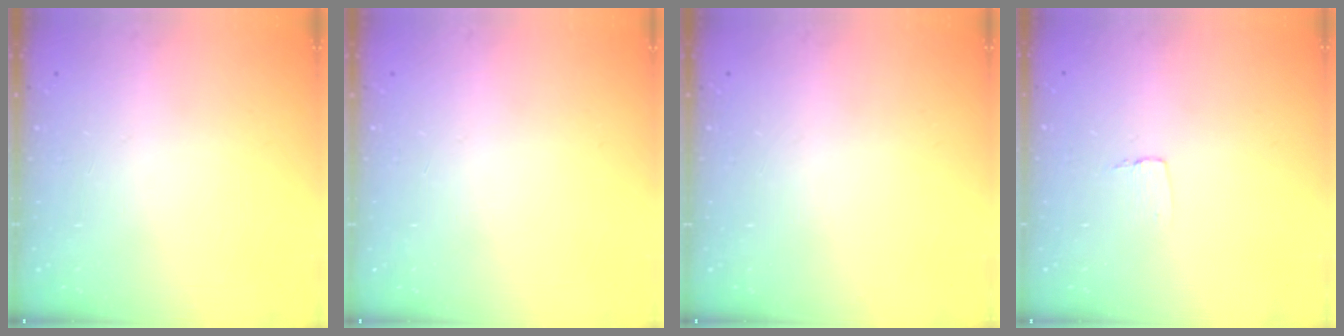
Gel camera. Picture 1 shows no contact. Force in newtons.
{"total": 0.0}
{"total": 0.0}
{"total": 3.4, "press": 3.4, "slide": 0.3}